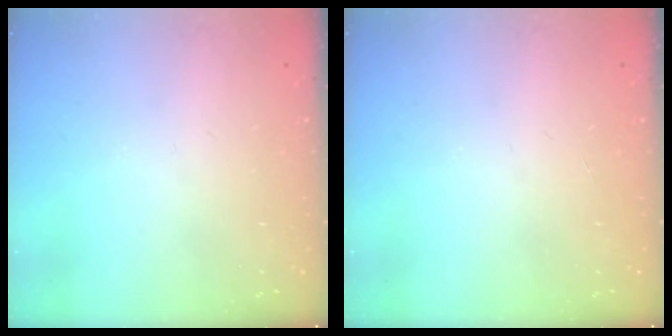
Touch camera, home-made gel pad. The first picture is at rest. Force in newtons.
{"total": 0.0}